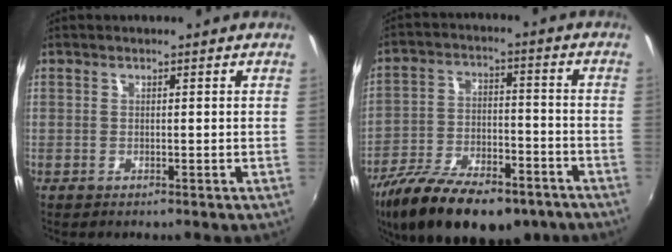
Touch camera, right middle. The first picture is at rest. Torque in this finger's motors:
{"motor_torque": [1.08, -1.06, 0.34, 0.21]}